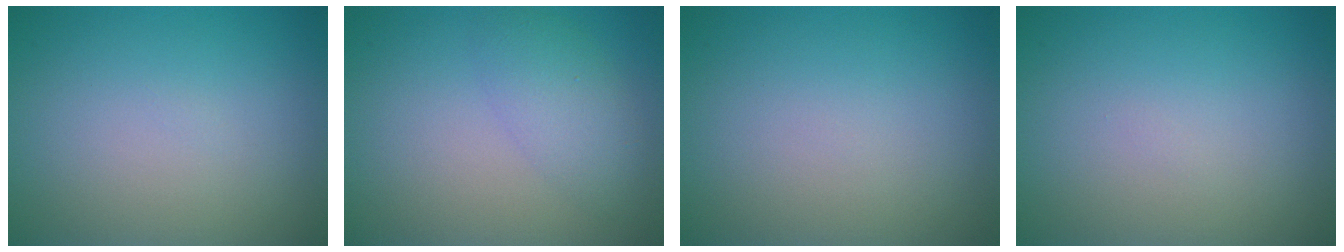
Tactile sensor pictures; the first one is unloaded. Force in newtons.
{"total": 3.0, "press": 3.0, "slide": 0.2}
{"total": 0.0}
{"total": 0.0}